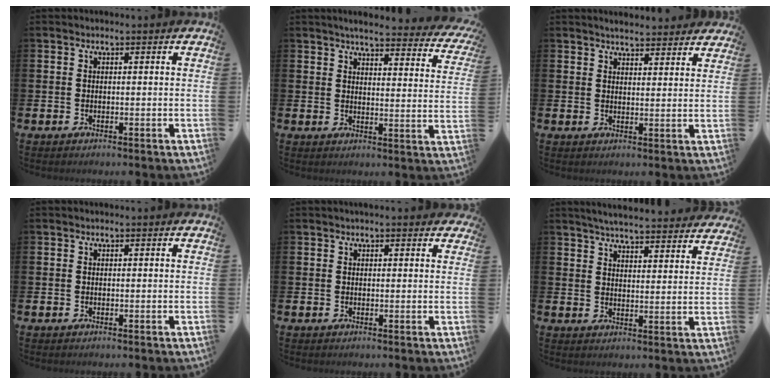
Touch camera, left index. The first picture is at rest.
{"total": 4.1, "force": [3.9, 0.4, 1.4], "torque": [-0.031, -0.030, 0.061]}
{"total": 3.6, "force": [3.6, 0.5, 0.3], "torque": [-0.013, -0.015, 0.065]}
{"total": 0.0}
{"total": 0.8, "force": [0.7, 0.2, 0.3], "torque": [0.002, 0.002, 0.012]}
{"total": 5.4, "force": [5.3, 0.2, 0.9], "torque": [-0.031, -0.036, 0.093]}